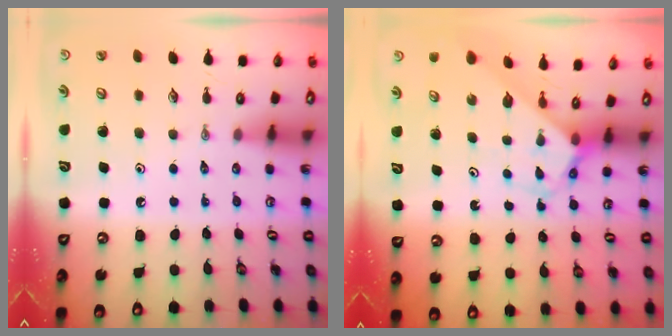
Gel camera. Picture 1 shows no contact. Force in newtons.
{"total": 2.8, "press": 2.8, "slide": 0.1}